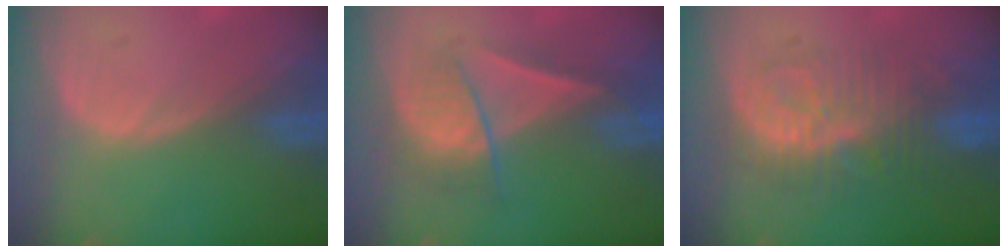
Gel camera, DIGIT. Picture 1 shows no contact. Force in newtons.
{"total": 6.4, "press": 6.1, "slide": 2.1}
{"total": 9.6, "press": 9.1, "slide": 2.9}